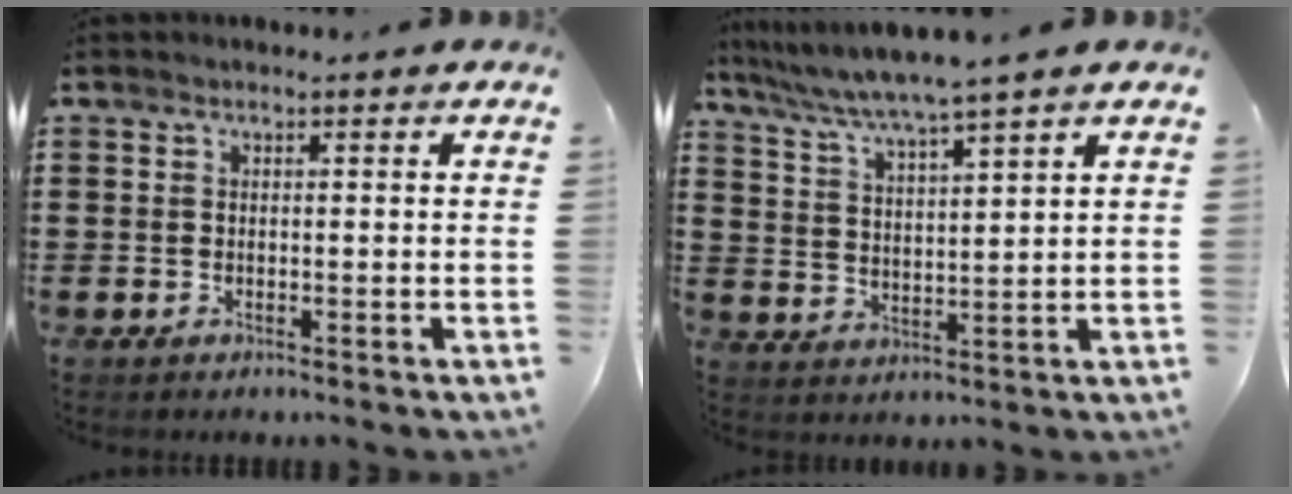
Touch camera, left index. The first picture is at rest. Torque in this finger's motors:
{"motor_torque": [0.73, -0.82, 0.67, 0.17]}